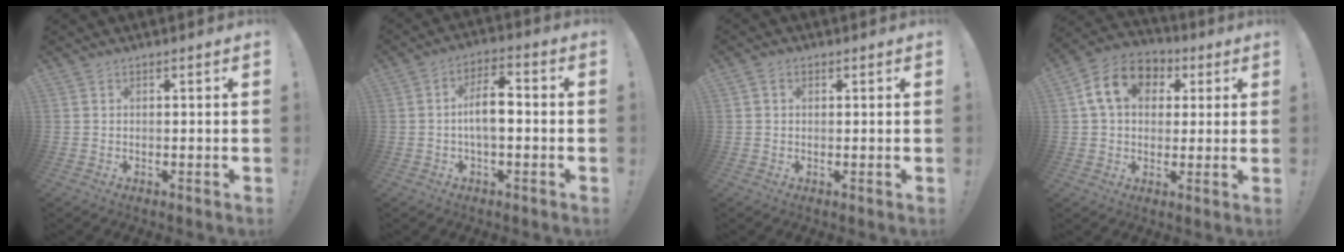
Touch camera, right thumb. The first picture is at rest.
{"total": 8.5, "force": [-0.9, 3.6, 7.6], "torque": [-0.134, 0.008, -0.022]}
{"total": 1.4, "force": [0.4, 1.1, 0.7], "torque": [-0.010, 0.002, 0.007]}
{"total": 14.0, "force": [4.3, 10.5, 8.2], "torque": [-0.131, 0.008, 0.087]}